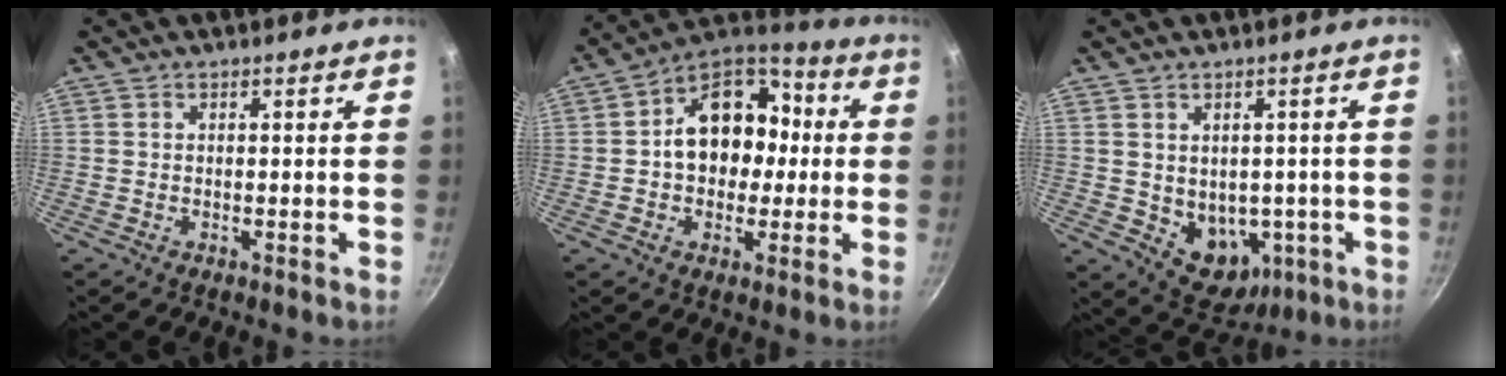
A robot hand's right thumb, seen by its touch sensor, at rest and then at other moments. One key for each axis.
{"total": 16.2, "fx": 0.7, "fy": 12.4, "fz": 10.4, "tx": -0.113, "ty": 0.038, "tz": -0.003}
{"total": 9.6, "fx": -1.4, "fy": 7.2, "fz": 6.2, "tx": -0.051, "ty": -0.008, "tz": 0.003}